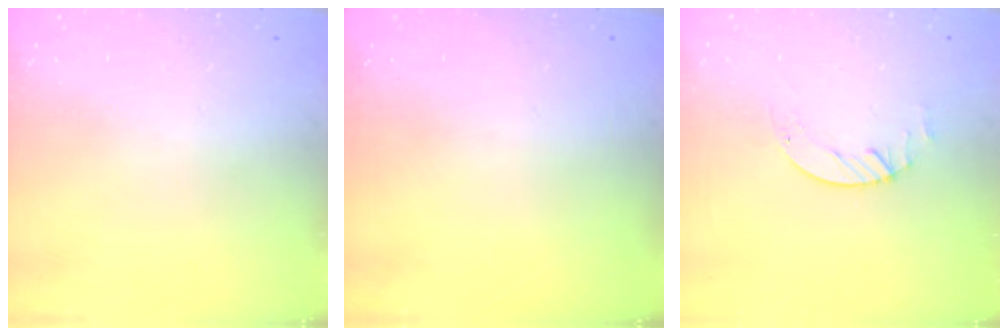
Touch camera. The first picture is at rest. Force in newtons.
{"total": 0.0}
{"total": 2.3, "press": 2.3, "slide": 0.3}